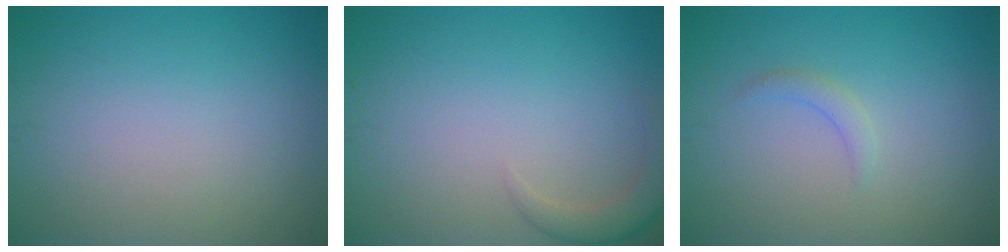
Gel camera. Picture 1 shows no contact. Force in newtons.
{"total": 2.3, "press": 2.3, "slide": 0.2}
{"total": 1.2, "press": 1.2, "slide": 0.2}